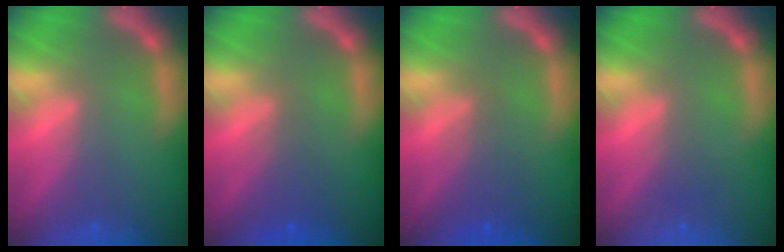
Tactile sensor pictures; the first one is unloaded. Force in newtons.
{"total": 2.5}
{"total": 3.0}
{"total": 1.0}